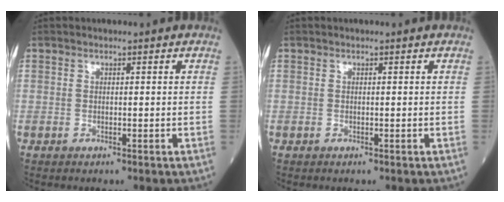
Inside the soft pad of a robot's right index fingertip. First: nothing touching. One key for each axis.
{"total": 0.0}